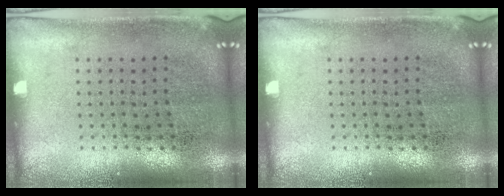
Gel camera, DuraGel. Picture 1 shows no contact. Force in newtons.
{"total": 0.0}